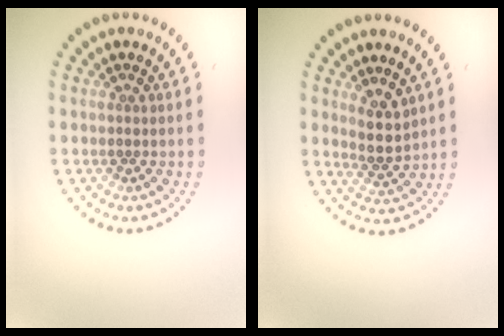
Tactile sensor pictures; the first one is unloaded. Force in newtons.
{"total": 2.6, "press": 2.2, "slide": 1.4}